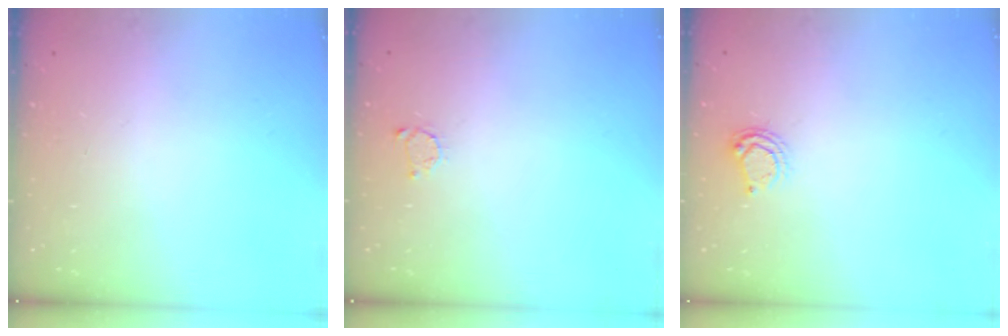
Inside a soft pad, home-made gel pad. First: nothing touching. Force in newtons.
{"total": 2.6, "press": 2.5, "slide": 0.4}
{"total": 4.7, "press": 4.7, "slide": 0.5}